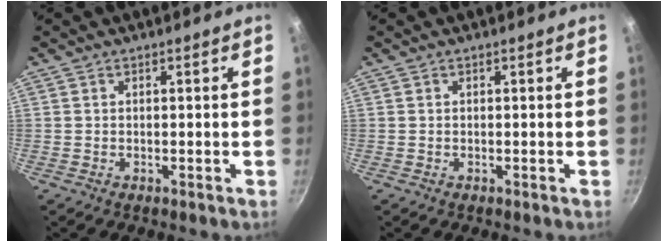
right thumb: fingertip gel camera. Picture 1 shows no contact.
{"total": 0.0}